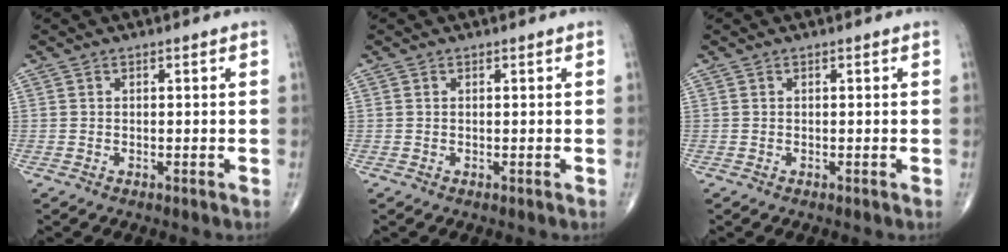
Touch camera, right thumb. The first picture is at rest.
{"total": 0.0}
{"total": 0.0}